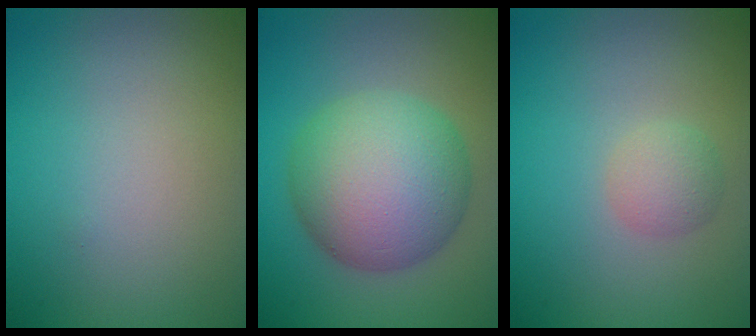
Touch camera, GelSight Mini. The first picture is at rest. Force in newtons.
{"total": 10.0, "press": 10.0, "slide": 0.1}
{"total": 1.9, "press": 1.9, "slide": 0.1}